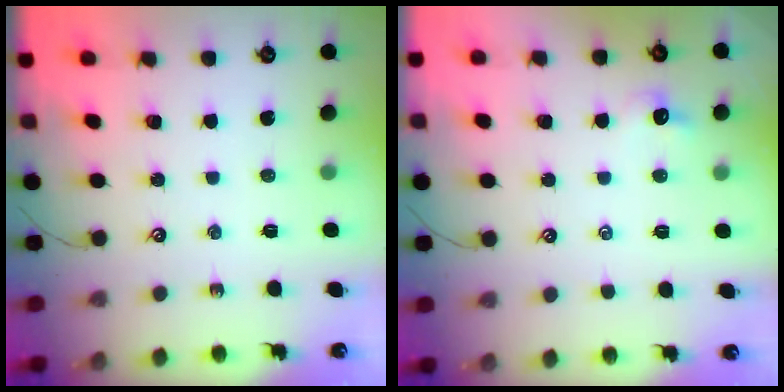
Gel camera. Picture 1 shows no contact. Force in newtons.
{"total": 0.9, "press": 0.6, "slide": 0.6}